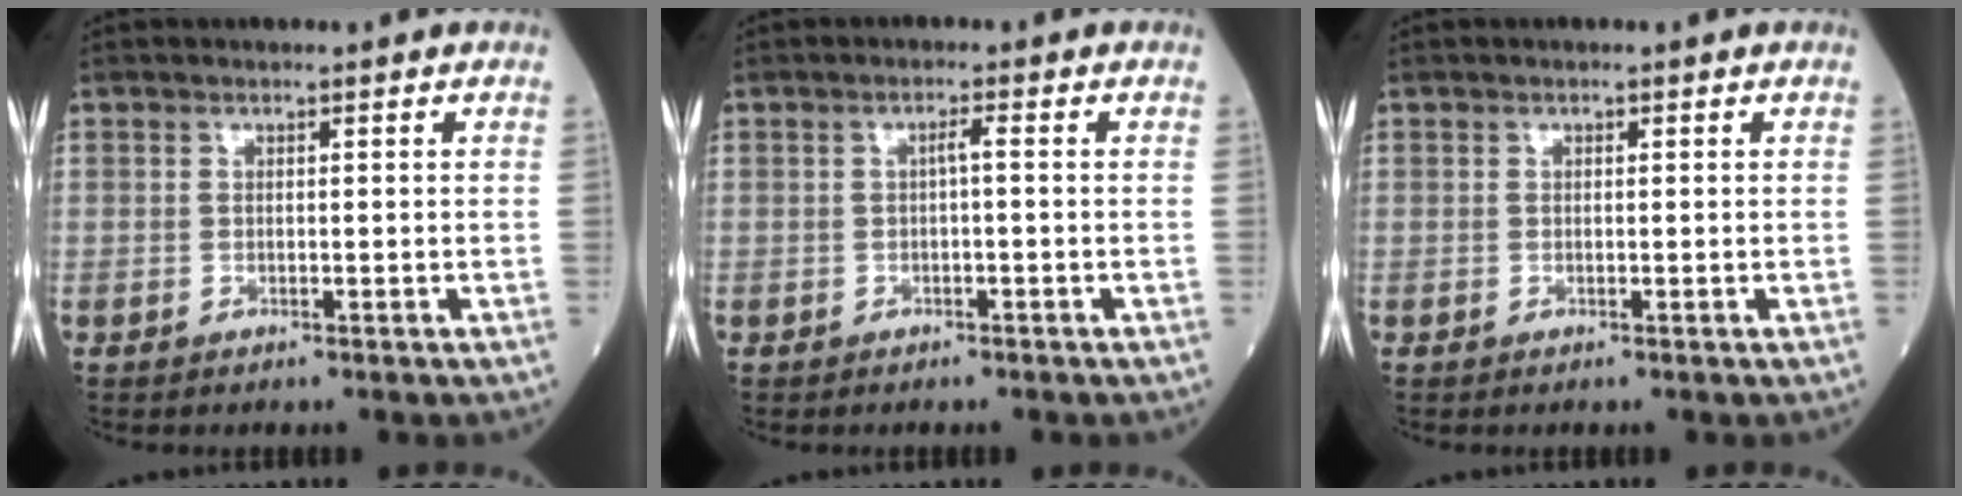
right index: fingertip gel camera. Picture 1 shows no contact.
{"total": 1.3, "force": [-0.1, 0.0, 1.3], "torque": [-0.020, 0.004, -0.002]}
{"total": 0.0}